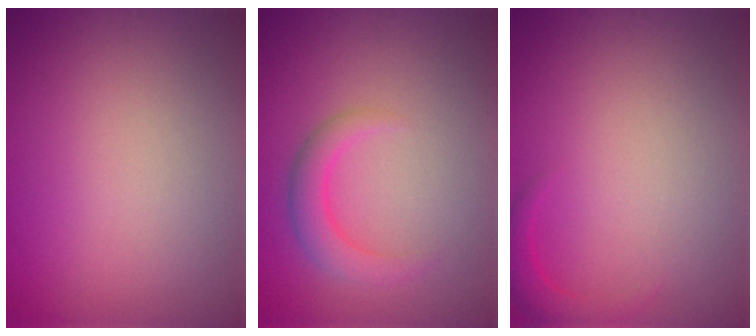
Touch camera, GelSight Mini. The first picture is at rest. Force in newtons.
{"total": 2.6, "press": 2.6, "slide": 0.1}
{"total": 1.7, "press": 1.6, "slide": 0.2}